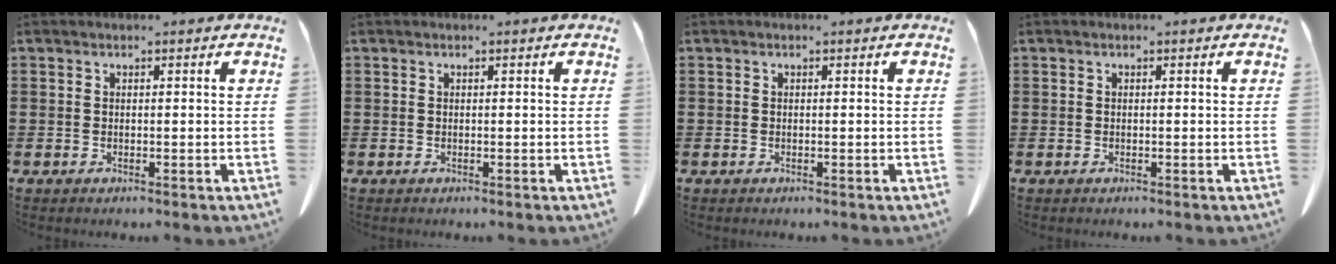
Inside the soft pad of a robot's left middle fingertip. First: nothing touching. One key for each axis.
{"total": 0.0}
{"total": 0.0}
{"total": 0.0}